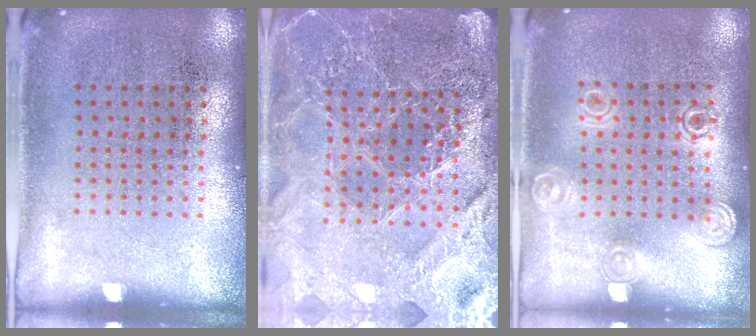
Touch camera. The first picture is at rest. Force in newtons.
{"total": 4.6, "press": 4.2, "slide": 1.8}
{"total": 1.3, "press": 1.2, "slide": 0.4}